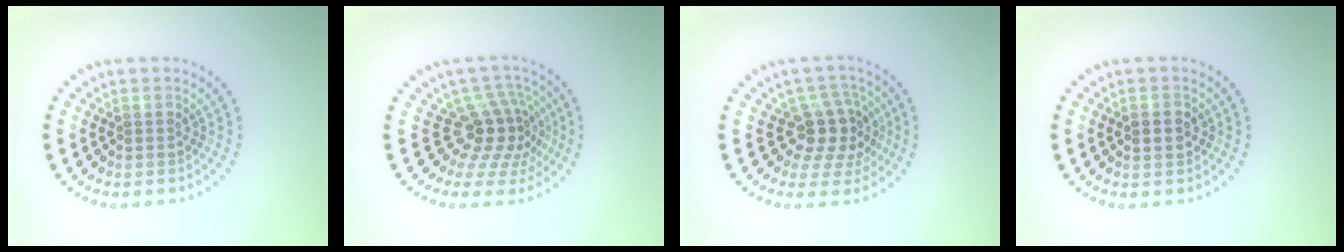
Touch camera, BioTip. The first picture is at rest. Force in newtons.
{"total": 4.2, "press": 2.8, "slide": 3.1}
{"total": 3.8, "press": 3.2, "slide": 2.1}
{"total": 2.3, "press": 2.2, "slide": 0.1}